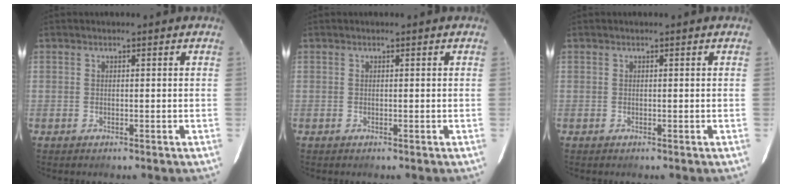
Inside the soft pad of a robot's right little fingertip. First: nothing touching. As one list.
[{"total": 0.0}, {"total": 0.0}]